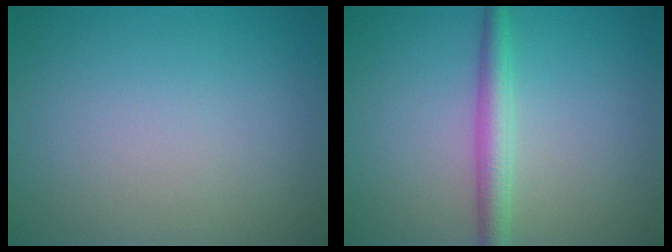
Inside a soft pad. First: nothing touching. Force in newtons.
{"total": 2.9, "press": 2.9, "slide": 0.1}